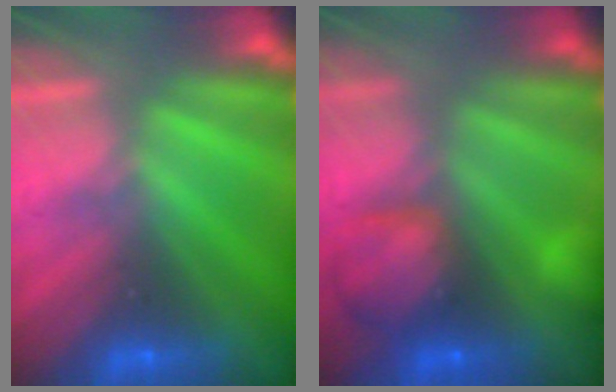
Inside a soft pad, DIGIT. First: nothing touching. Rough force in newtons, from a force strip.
{"total": 12.7}